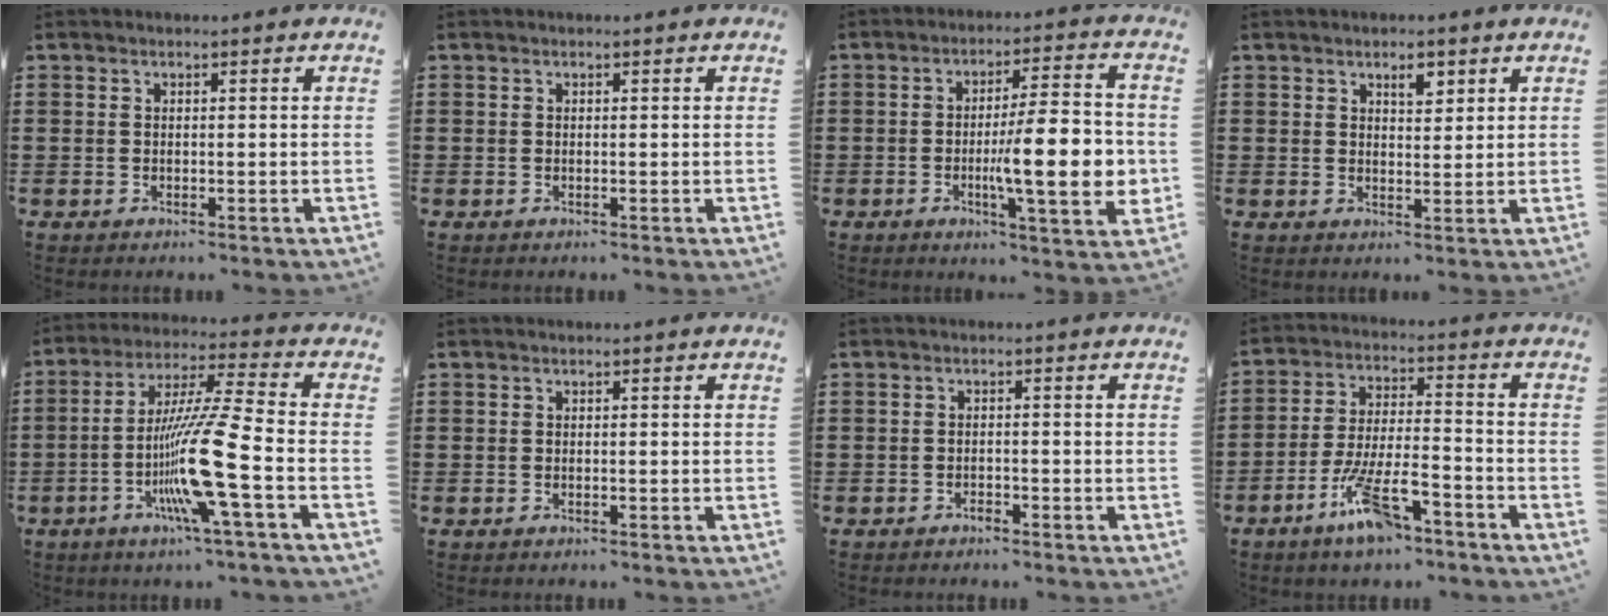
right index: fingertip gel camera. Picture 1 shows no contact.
{"total": 0.0}
{"total": 12.6, "force": [-1.9, 2.7, 12.2], "torque": [-0.179, -0.013, -0.036]}
{"total": 2.9, "force": [1.9, 1.2, 1.8], "torque": [-0.025, -0.001, 0.029]}
{"total": 14.1, "force": [-4.8, -0.2, 13.2], "torque": [-0.271, -0.019, -0.099]}
{"total": 0.0}
{"total": 1.0, "force": [-0.9, 0.3, 0.4], "torque": [-0.011, -0.002, -0.017]}
{"total": 10.3, "force": [-6.6, 2.7, 7.3], "torque": [-0.153, 0.005, -0.126]}